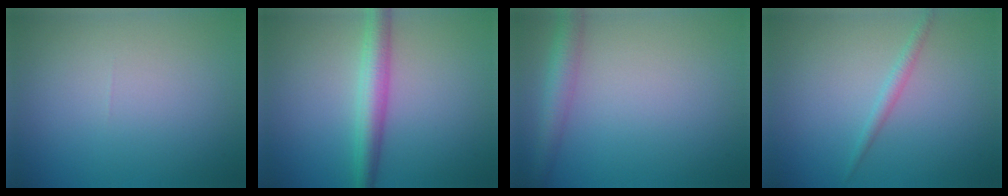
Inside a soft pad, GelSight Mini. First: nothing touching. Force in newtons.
{"total": 3.8, "press": 3.8, "slide": 0.1}
{"total": 3.2, "press": 3.2, "slide": 0.1}
{"total": 1.3, "press": 1.3, "slide": 0.0}